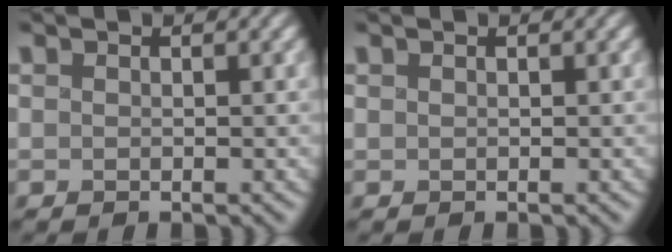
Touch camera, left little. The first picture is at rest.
{"total": 0.0}